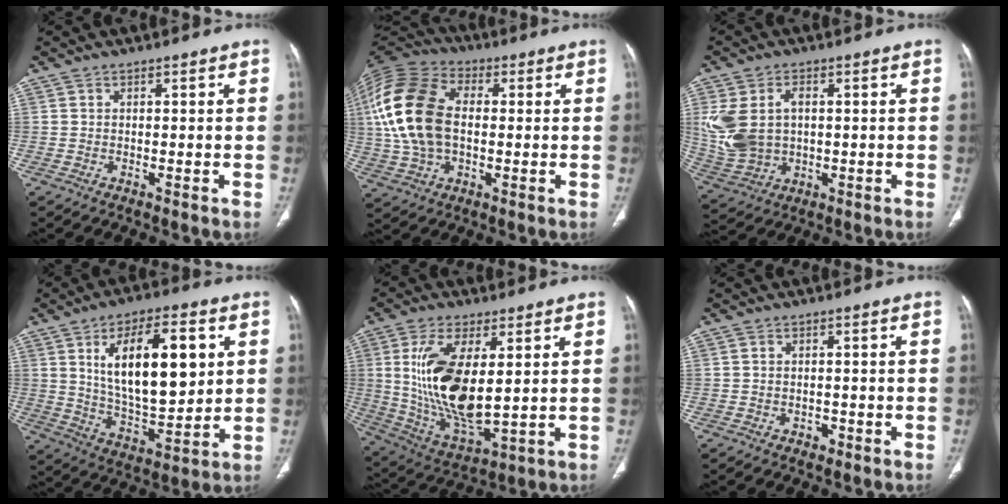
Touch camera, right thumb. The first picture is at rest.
{"total": 19.2, "force": [1.3, 12.1, 14.9], "torque": [-0.318, 0.018, 0.022]}
{"total": 12.2, "force": [1.4, 8.6, 8.5], "torque": [-0.181, 0.006, 0.046]}
{"total": 19.6, "force": [5.3, 8.5, 16.9], "torque": [-0.251, -0.022, 0.097]}
{"total": 18.0, "force": [2.7, 7.8, 16.0], "torque": [-0.313, -0.026, 0.067]}
{"total": 1.5, "force": [-0.6, 1.2, 0.7], "torque": [-0.008, 0.006, -0.005]}